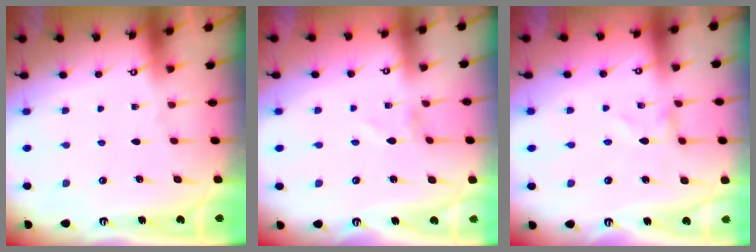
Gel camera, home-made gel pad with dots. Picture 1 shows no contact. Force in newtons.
{"total": 1.3, "press": 1.3, "slide": 0.1}
{"total": 0.0}